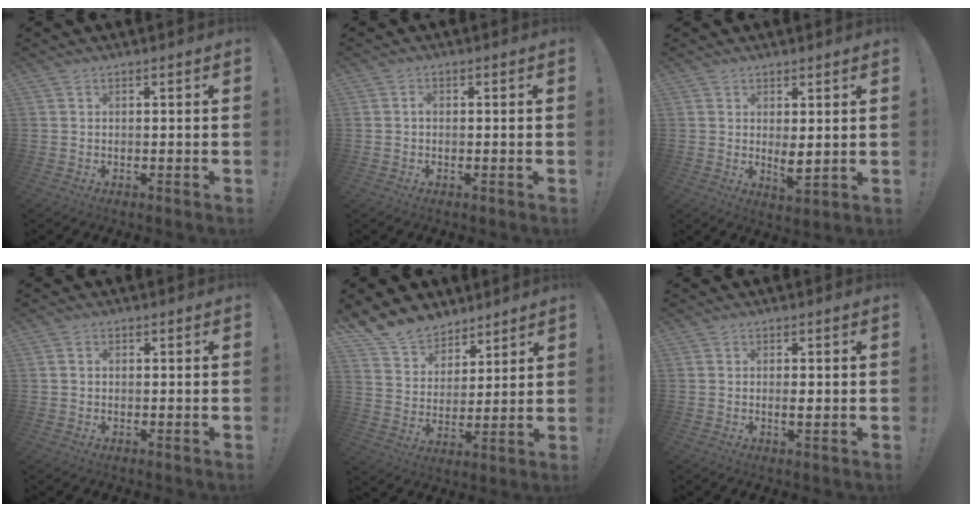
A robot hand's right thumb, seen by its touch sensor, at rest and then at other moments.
{"total": 0.9, "force": [-0.4, 0.6, 0.6], "torque": [-0.013, 0.005, -0.008]}
{"total": 4.3, "force": [1.6, 1.9, 3.5], "torque": [-0.034, -0.019, 0.030]}
{"total": 0.9, "force": [-0.2, 0.8, 0.4], "torque": [-0.009, 0.003, -0.004]}
{"total": 12.0, "force": [9.8, 6.7, 1.9], "torque": [-0.055, -0.076, 0.194]}
{"total": 1.8, "force": [-0.1, 0.4, 1.8], "torque": [-0.017, -0.007, -0.005]}